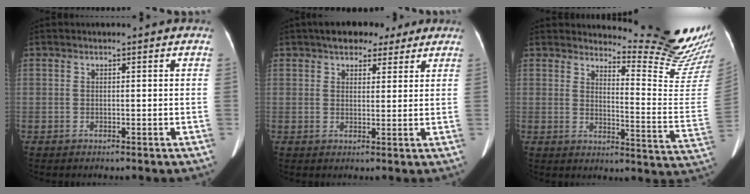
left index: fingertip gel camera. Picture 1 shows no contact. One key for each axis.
{"total": 7.1, "fx": 5.1, "fy": 3.5, "fz": 3.4, "tx": -0.035, "ty": 0.028, "tz": 0.075}
{"total": 16.0, "fx": 15.6, "fy": -1.2, "fz": 3.4, "tx": -0.045, "ty": -0.149, "tz": 0.175}